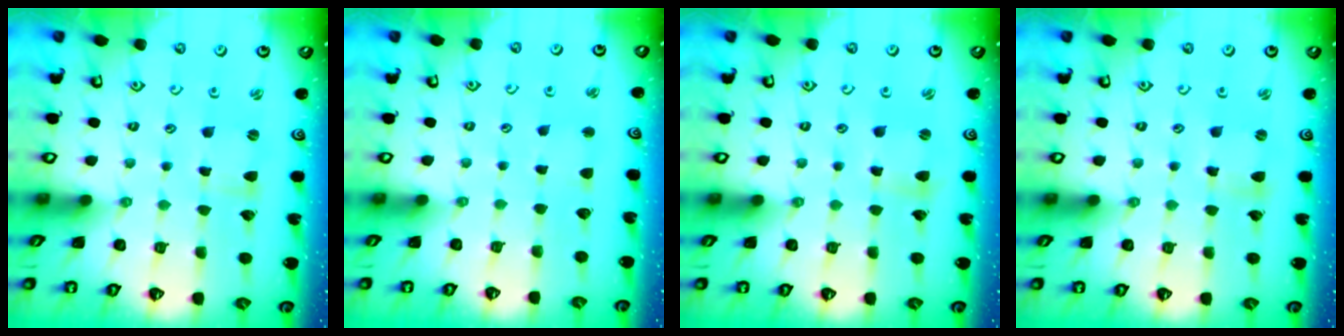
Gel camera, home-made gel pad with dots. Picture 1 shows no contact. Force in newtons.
{"total": 2.3, "press": 2.3, "slide": 0.2}
{"total": 2.5, "press": 2.5, "slide": 0.3}
{"total": 2.5, "press": 2.5, "slide": 0.2}